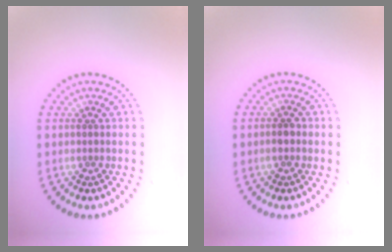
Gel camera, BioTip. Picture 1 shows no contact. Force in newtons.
{"total": 1.1, "press": 1.1, "slide": 0.4}